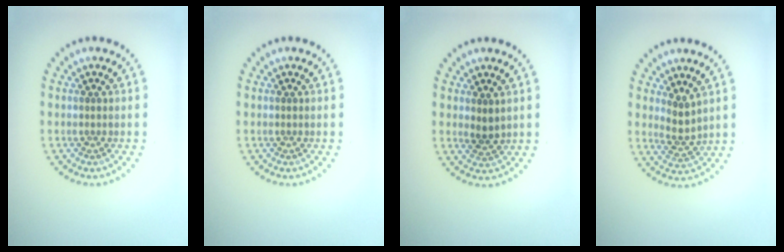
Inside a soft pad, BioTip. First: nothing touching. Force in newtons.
{"total": 0.0}
{"total": 1.3, "press": 1.2, "slide": 0.6}
{"total": 2.1, "press": 1.5, "slide": 1.4}